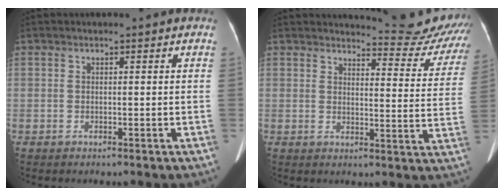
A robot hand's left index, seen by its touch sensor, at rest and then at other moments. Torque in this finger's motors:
{"motor_torque": [0.82, -1.32, 0.10, 0.02]}